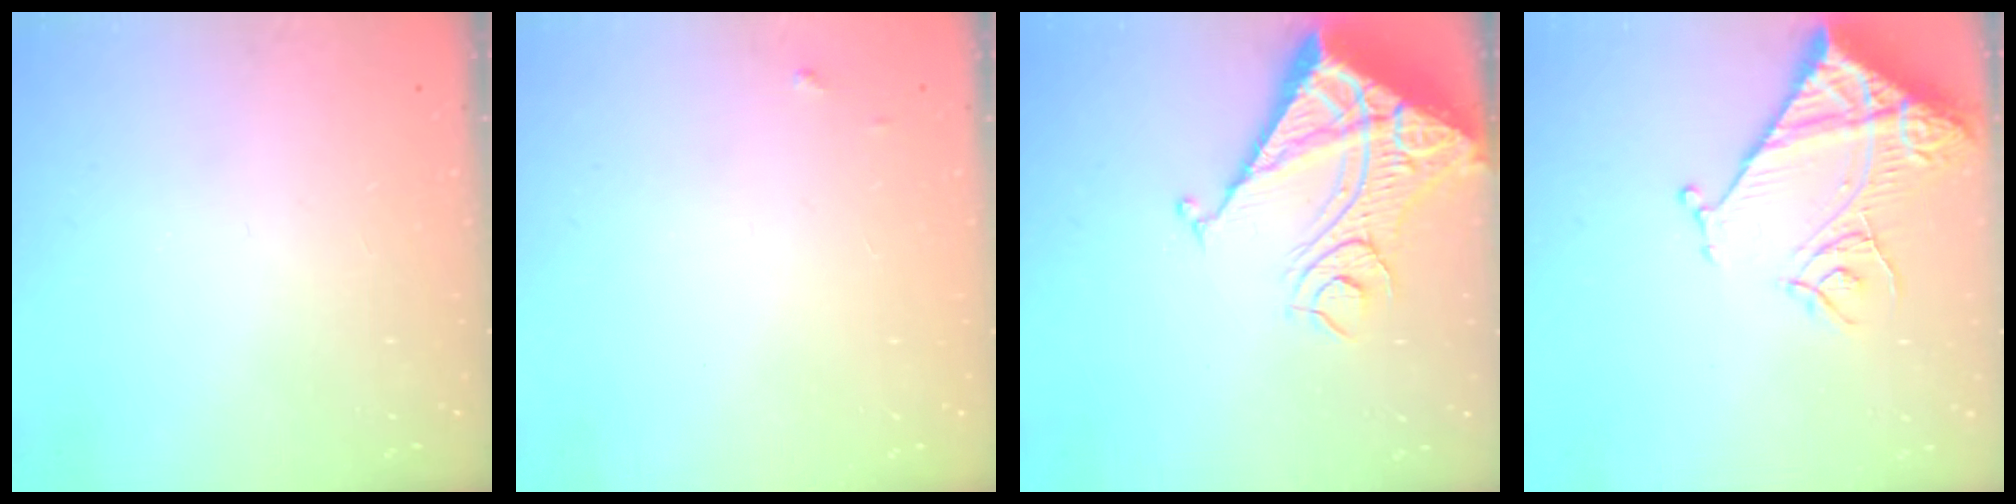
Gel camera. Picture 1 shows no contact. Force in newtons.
{"total": 3.5, "press": 3.5, "slide": 0.2}
{"total": 16.7, "press": 16.6, "slide": 2.1}
{"total": 14.9, "press": 14.8, "slide": 1.6}